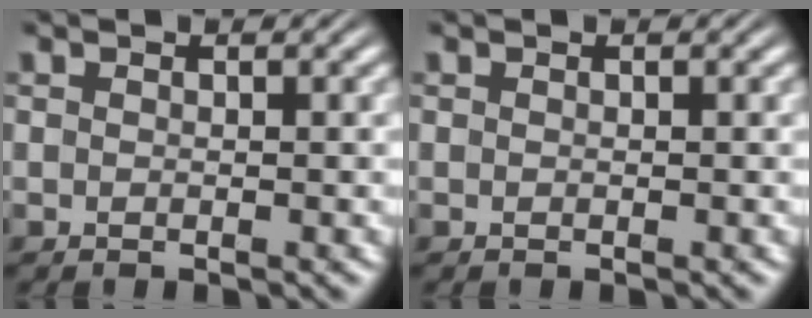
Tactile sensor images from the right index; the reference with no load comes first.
{"total": 0.0}